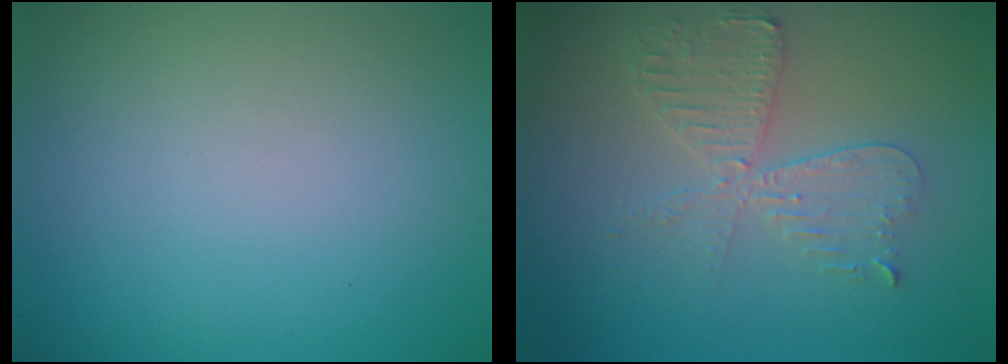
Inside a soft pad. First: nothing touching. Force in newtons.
{"total": 4.0, "press": 3.4, "slide": 2.0}